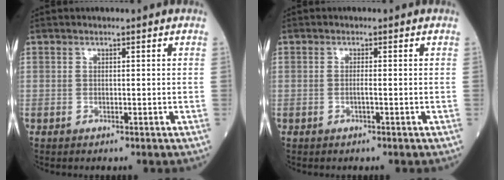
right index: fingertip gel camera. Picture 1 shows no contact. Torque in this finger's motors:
{"motor_torque": [0.00, -0.07, -0.06, -0.01]}